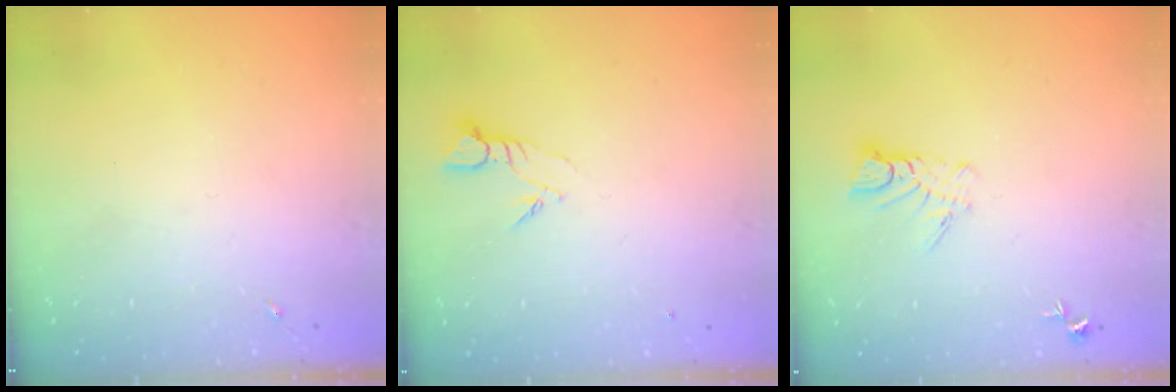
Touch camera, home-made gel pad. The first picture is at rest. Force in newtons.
{"total": 3.9, "press": 3.9, "slide": 0.2}
{"total": 5.9, "press": 5.9, "slide": 0.5}